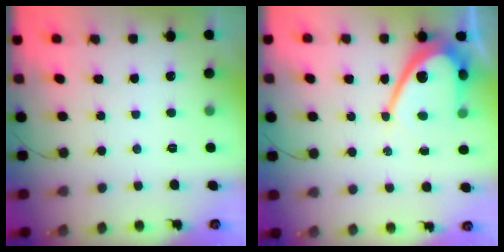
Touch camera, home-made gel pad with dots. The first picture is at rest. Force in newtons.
{"total": 11.9, "press": 11.8, "slide": 0.9}